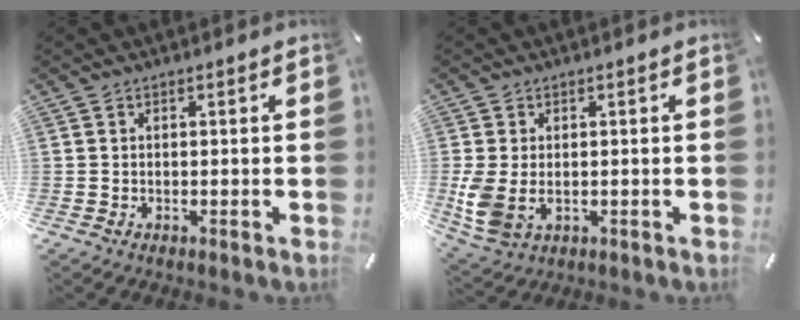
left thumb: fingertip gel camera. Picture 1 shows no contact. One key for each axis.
{"total": 6.3, "fx": -0.5, "fy": 4.6, "fz": 4.3, "tx": -0.108, "ty": -0.008, "tz": -0.010}